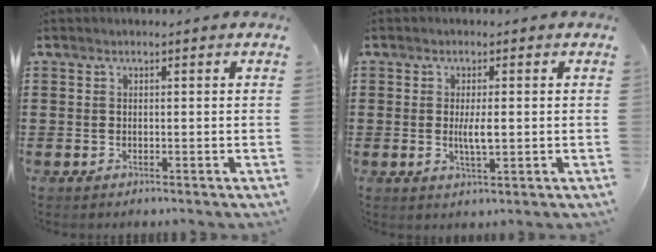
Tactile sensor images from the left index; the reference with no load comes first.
{"total": 3.6, "force": [-0.1, 0.8, 3.5], "torque": [-0.071, -0.006, -0.004]}